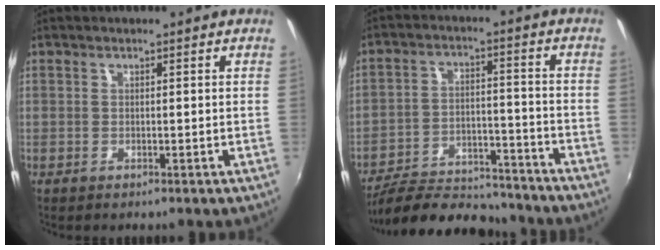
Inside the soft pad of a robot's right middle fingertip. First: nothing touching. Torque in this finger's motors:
{"motor_torque": [0.94, -1.20, 0.13, 0.09]}